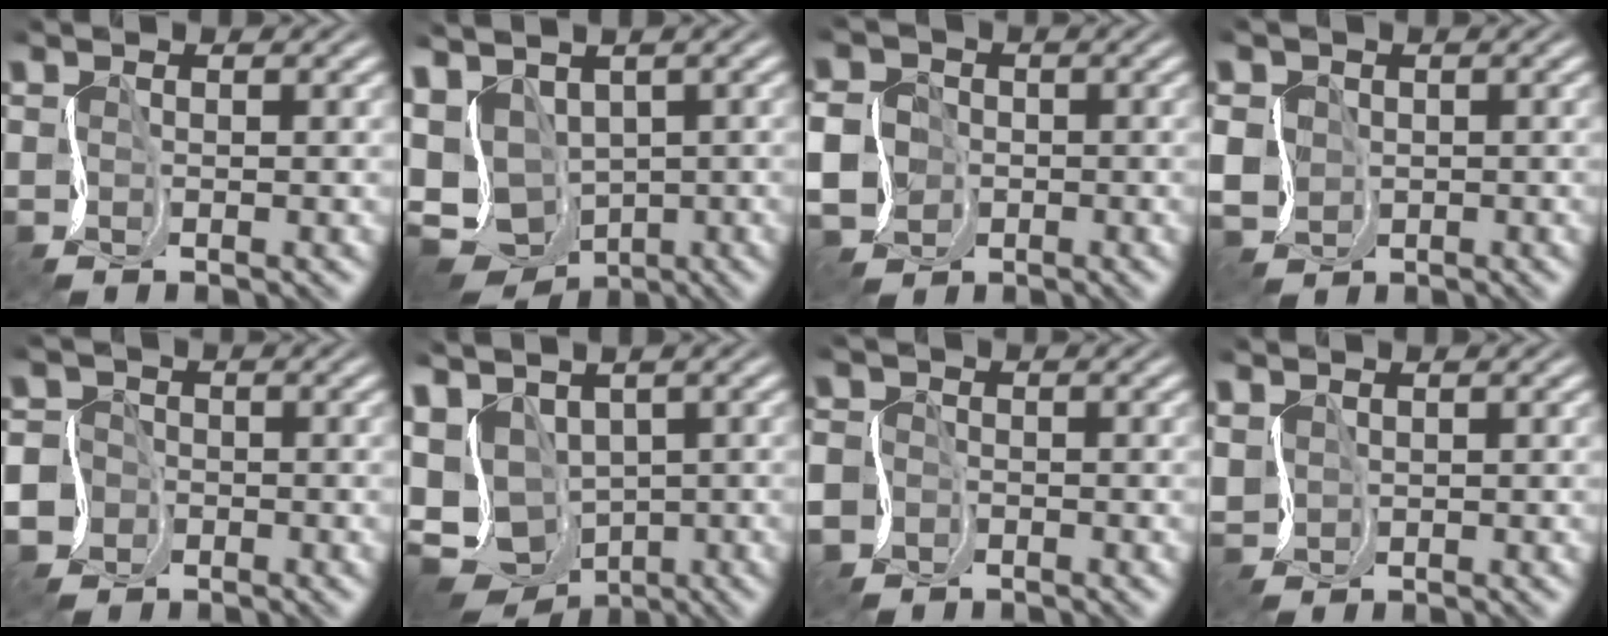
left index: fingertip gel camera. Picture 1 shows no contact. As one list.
[{"total": 10.8, "force": [0.2, 7.5, 7.8], "torque": [-0.163, -0.003, 0.032]}, {"total": 7.1, "force": [-2.0, 6.2, 2.7], "torque": [-0.064, -0.009, -0.072]}, {"total": 3.8, "force": [-0.3, 3.4, 1.6], "torque": [-0.043, 0.003, -0.014]}, {"total": 10.7, "force": [-4.9, 9.2, 2.5], "torque": [-0.069, -0.020, -0.126]}, {"total": 11.9, "force": [0.1, 8.6, 8.2], "torque": [-0.177, -0.004, 0.022]}, {"total": 9.4, "force": [-4.4, 7.9, 2.5], "torque": [-0.066, -0.025, -0.116]}, {"total": 1.5, "force": [0.7, 1.1, 0.6], "torque": [-0.030, 0.003, 0.017]}]